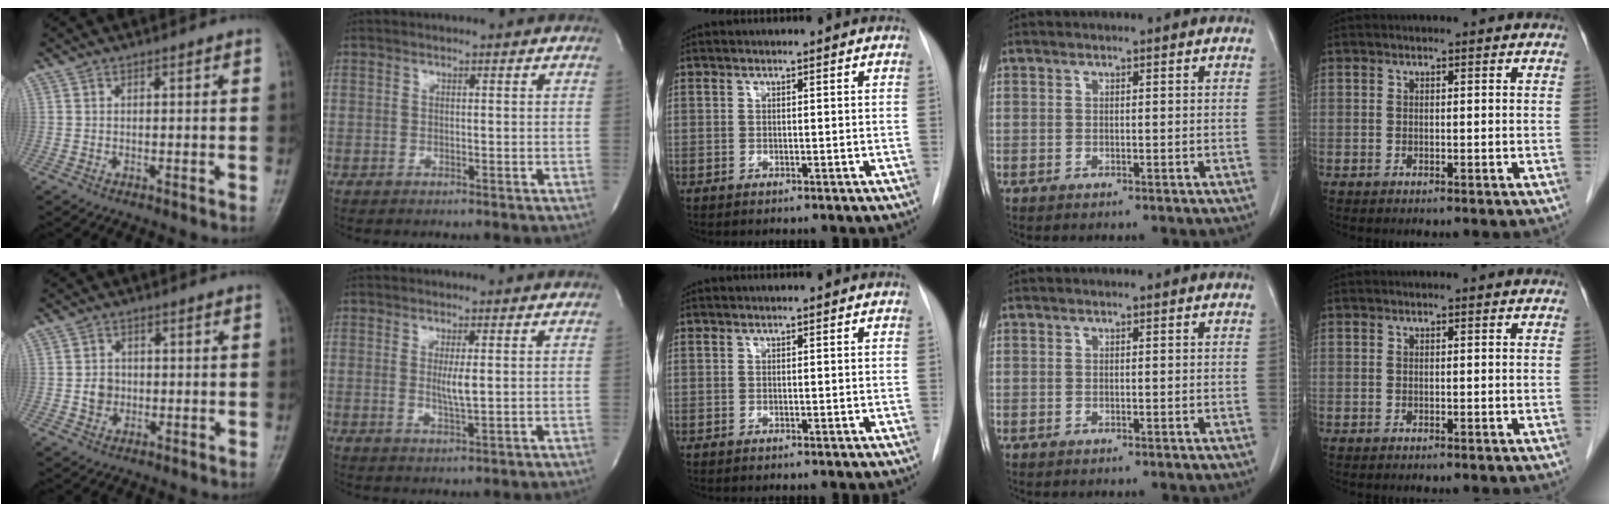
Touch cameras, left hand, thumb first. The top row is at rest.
{"thumb": {"total": 3.3, "force": [-0.3, 3.0, 1.5], "torque": [-0.010, 0.005, -0.007]}, "index": {"total": 2.8, "force": [0.2, 0.2, 2.8], "torque": [-0.058, -0.010, 0.006]}}